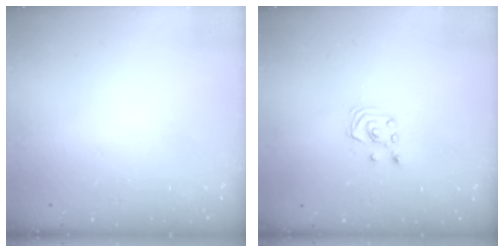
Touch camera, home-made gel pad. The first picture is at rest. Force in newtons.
{"total": 2.9, "press": 2.8, "slide": 0.3}